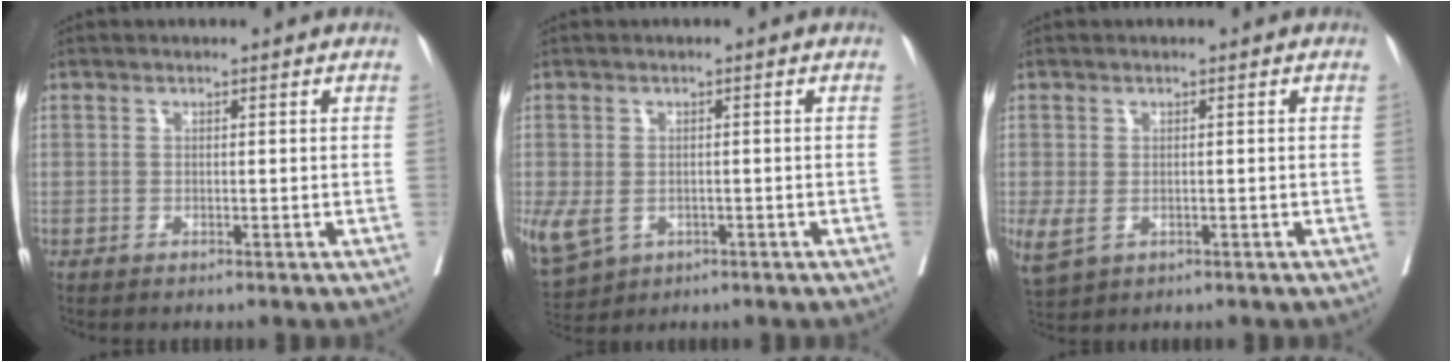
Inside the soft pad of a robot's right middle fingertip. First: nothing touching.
{"total": 12.0, "force": [-4.2, 9.2, 6.4], "torque": [-0.184, -0.006, -0.055]}
{"total": 4.6, "force": [-1.0, 3.0, 3.4], "torque": [-0.083, -0.008, -0.007]}